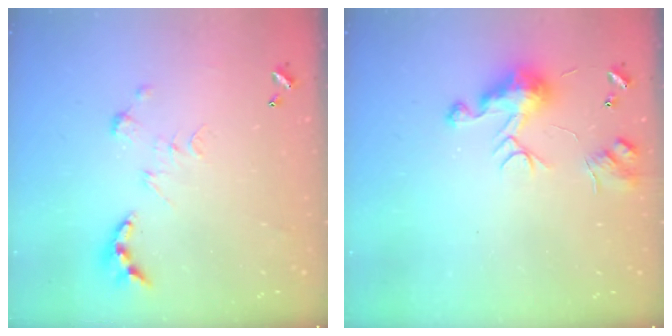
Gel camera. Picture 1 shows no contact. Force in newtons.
{"total": 8.4, "press": 8.3, "slide": 0.4}